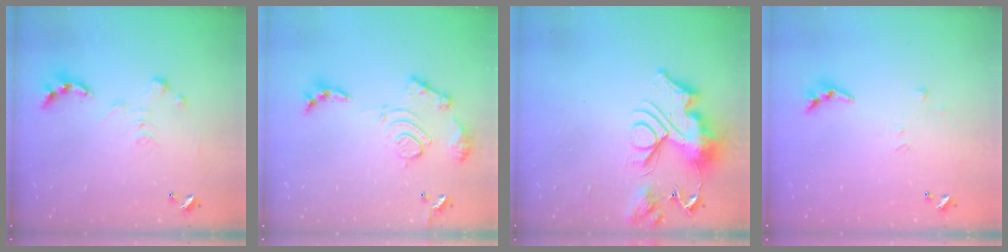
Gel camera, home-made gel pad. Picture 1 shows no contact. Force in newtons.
{"total": 14.5, "press": 14.4, "slide": 1.3}
{"total": 17.1, "press": 17.1, "slide": 1.7}
{"total": 5.7, "press": 5.7, "slide": 0.4}